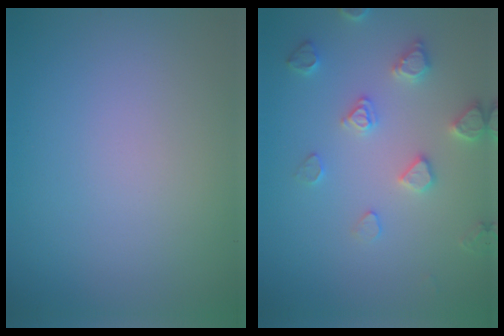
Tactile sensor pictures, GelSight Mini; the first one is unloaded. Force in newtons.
{"total": 3.2, "press": 3.2, "slide": 0.8}